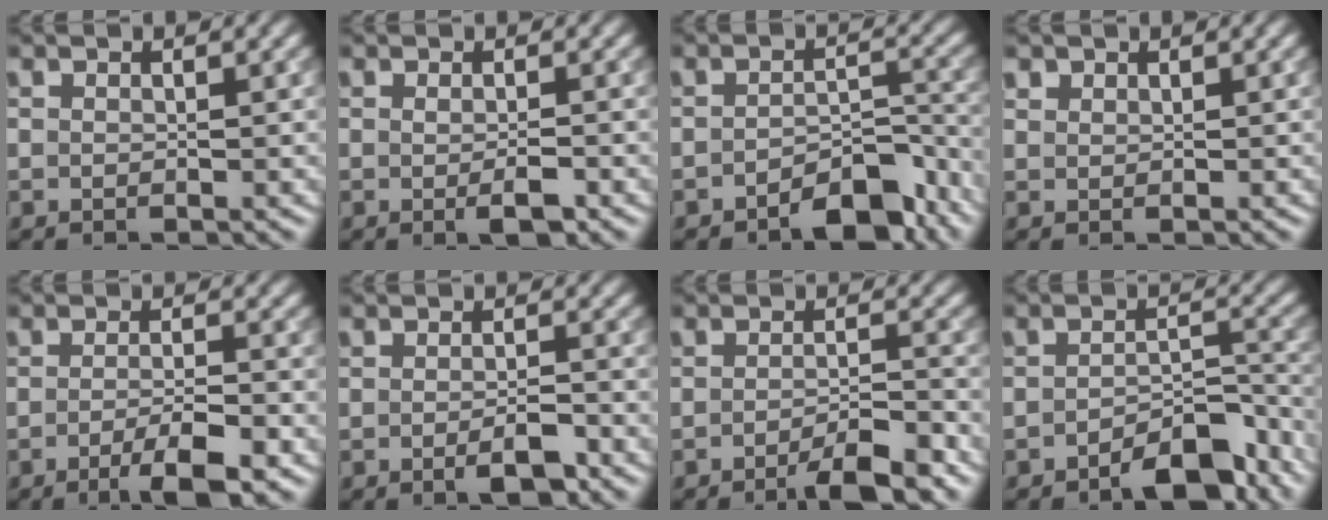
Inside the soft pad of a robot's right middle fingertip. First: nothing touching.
{"total": 1.9, "force": [-0.5, 0.3, 1.8], "torque": [-0.028, -0.006, -0.006]}
{"total": 5.1, "force": [-3.5, 2.0, 3.1], "torque": [-0.038, 0.008, -0.056]}
{"total": 0.8, "force": [0.7, 0.4, 0.0], "torque": [0.000, -0.001, 0.015]}
{"total": 4.1, "force": [-2.0, 0.8, 3.5], "torque": [-0.058, -0.002, -0.036]}
{"total": 2.5, "force": [-1.3, 0.5, 2.1], "torque": [-0.033, -0.004, -0.021]}
{"total": 4.3, "force": [-2.8, 0.8, 3.2], "torque": [-0.047, 0.000, -0.046]}
{"total": 5.6, "force": [-4.0, 2.0, 3.4], "torque": [-0.044, 0.008, -0.064]}